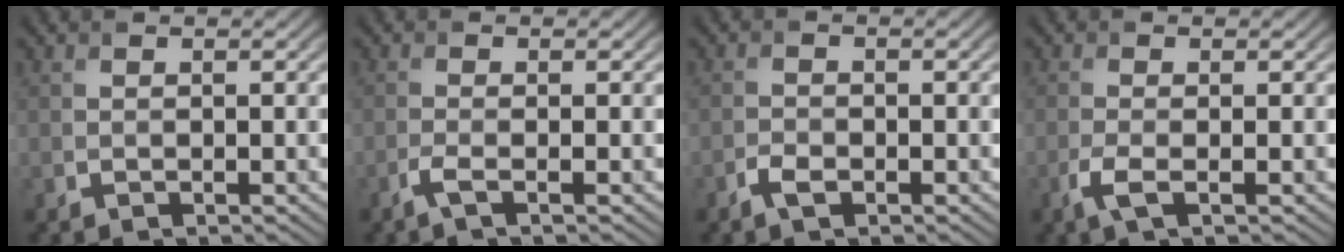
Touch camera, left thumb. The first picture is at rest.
{"total": 1.8, "force": [-1.0, 0.2, 1.5], "torque": [-0.034, 0.003, -0.030]}
{"total": 2.0, "force": [-1.2, 1.0, 1.2], "torque": [-0.027, -0.001, -0.027]}
{"total": 2.5, "force": [-1.1, 0.6, 2.2], "torque": [-0.056, -0.001, -0.029]}